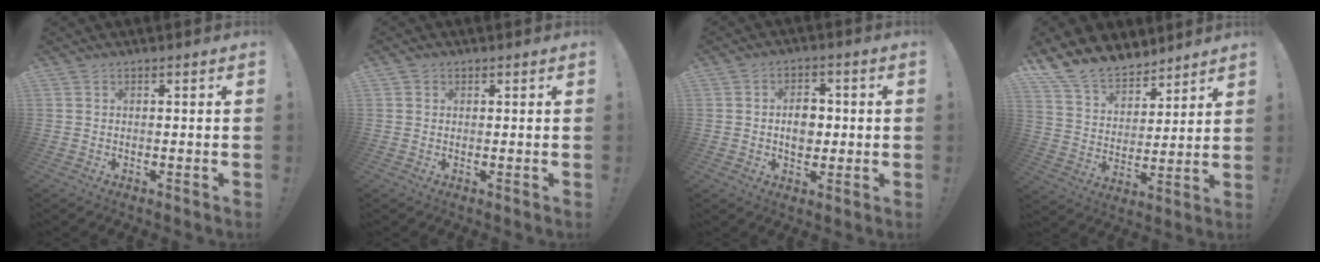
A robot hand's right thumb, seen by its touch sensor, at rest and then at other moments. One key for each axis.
{"total": 1.1, "fx": 0.5, "fy": 0.9, "fz": 0.1, "tx": 0.004, "ty": -0.002, "tz": 0.008}
{"total": 7.6, "fx": 0.0, "fy": 5.8, "fz": 4.9, "tx": -0.071, "ty": 0.005, "tz": -0.004}
{"total": 12.8, "fx": 10.9, "fy": 6.2, "fz": 2.5, "tx": -0.066, "ty": -0.090, "tz": 0.209}